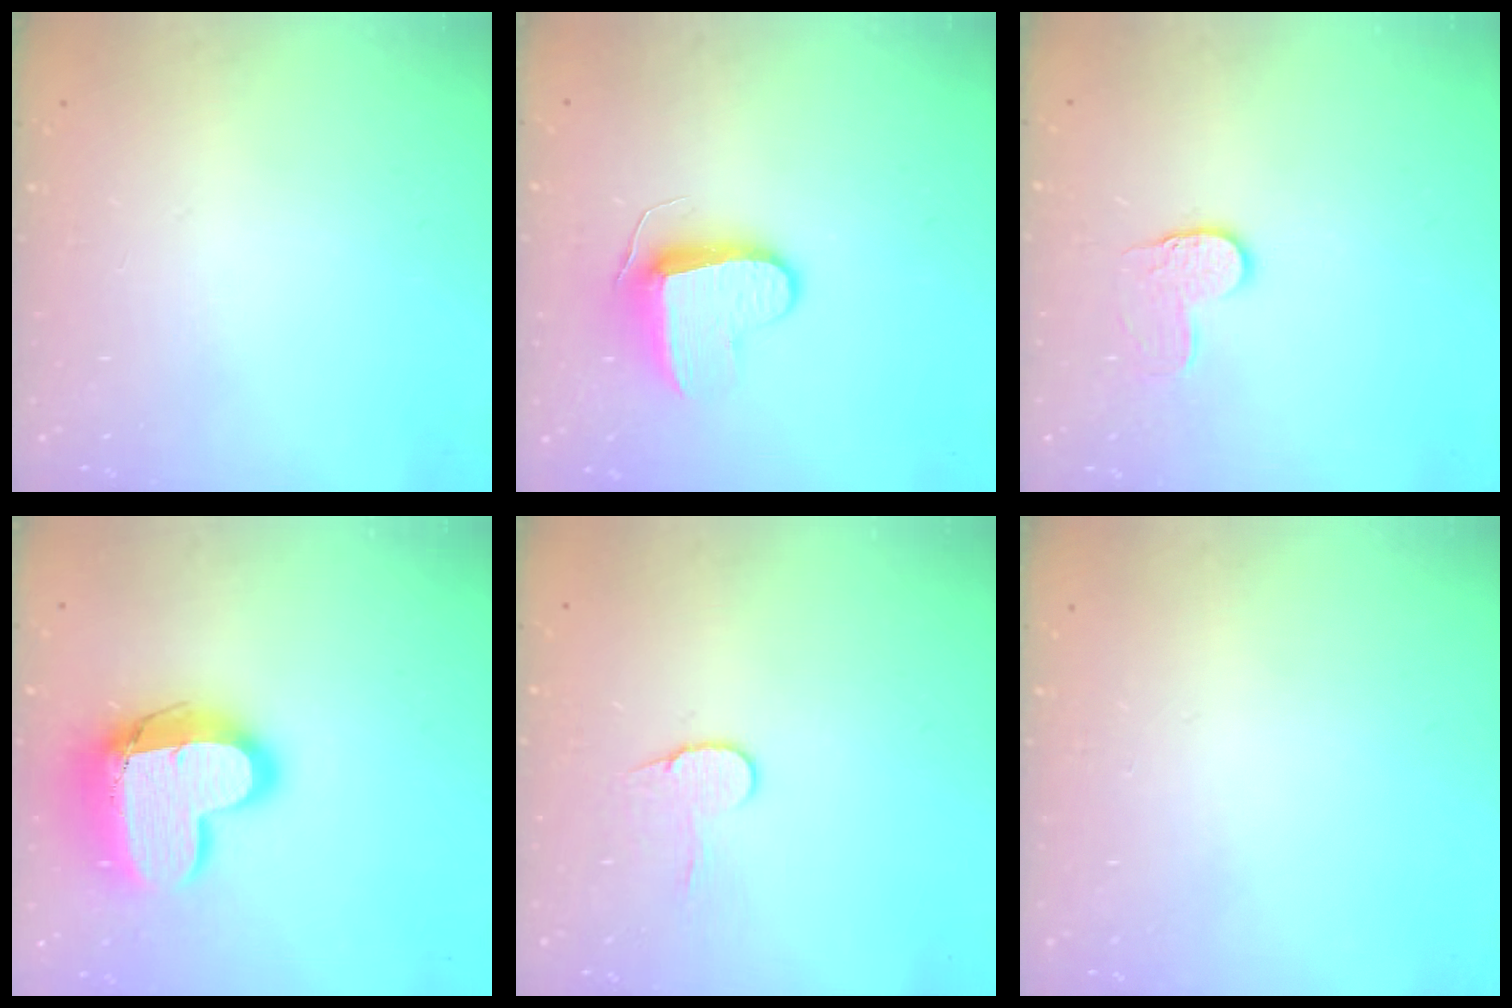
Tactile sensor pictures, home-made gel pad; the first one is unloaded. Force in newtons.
{"total": 8.8, "press": 8.7, "slide": 0.5}
{"total": 6.2, "press": 6.2, "slide": 0.4}
{"total": 17.2, "press": 17.1, "slide": 1.5}
{"total": 7.3, "press": 7.3, "slide": 0.4}
{"total": 0.0}